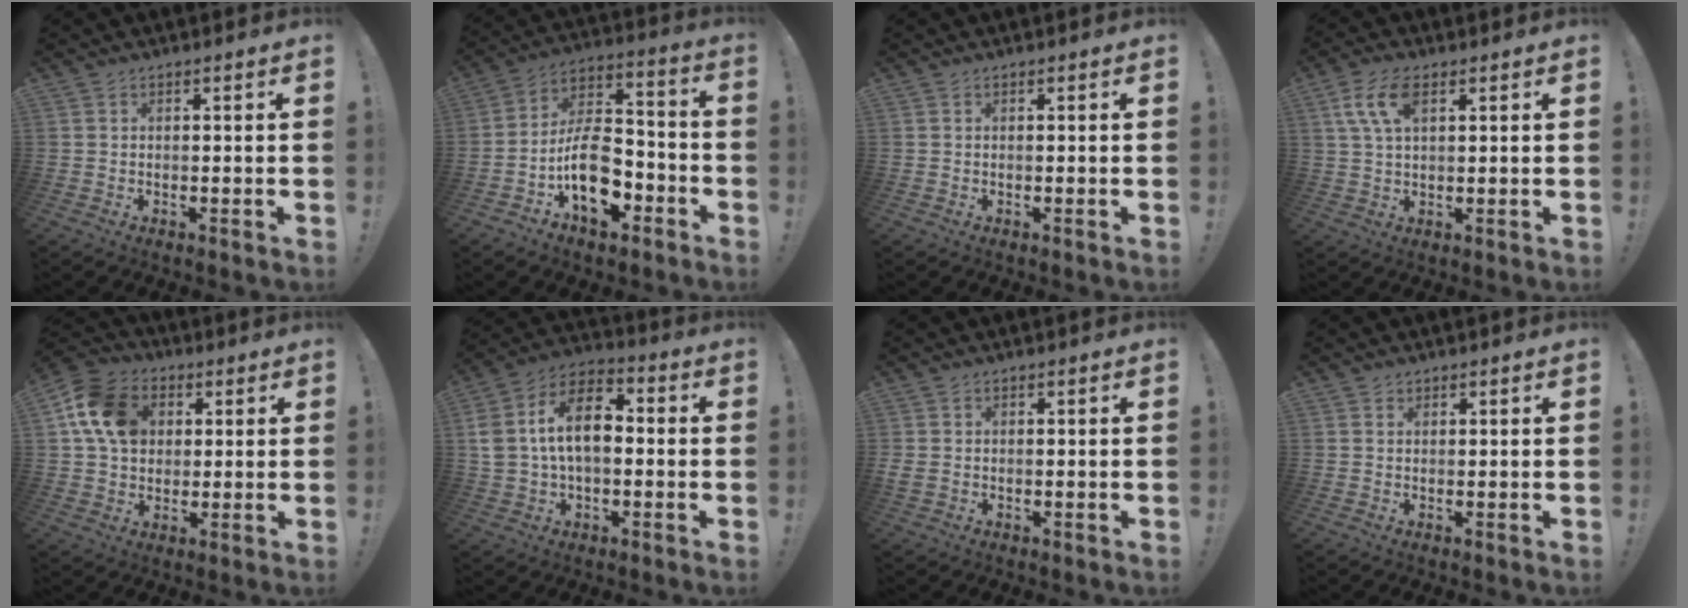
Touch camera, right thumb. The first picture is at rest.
{"total": 14.5, "force": [-6.6, 8.2, 9.9], "torque": [-0.165, 0.042, -0.113]}
{"total": 0.0}
{"total": 8.3, "force": [3.2, 4.0, 6.6], "torque": [-0.130, 0.006, 0.061]}
{"total": 14.6, "force": [3.8, 11.5, 8.2], "torque": [-0.138, 0.006, 0.079]}
{"total": 16.7, "force": [1.8, 10.7, 12.7], "torque": [-0.236, 0.014, 0.032]}
{"total": 0.9, "force": [-0.4, 0.8, 0.4], "torque": [-0.009, 0.004, -0.005]}
{"total": 0.7, "force": [0.5, 0.4, 0.0], "torque": [0.009, -0.003, 0.009]}